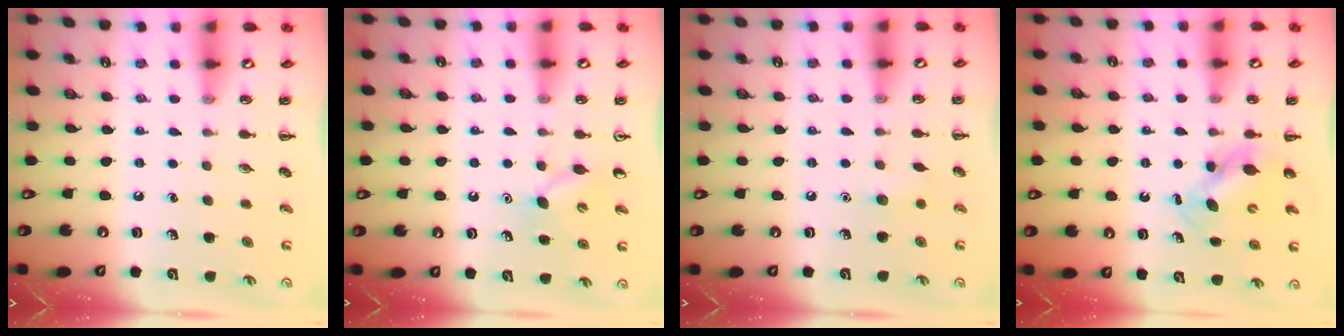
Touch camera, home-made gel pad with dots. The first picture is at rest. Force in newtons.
{"total": 5.2, "press": 5.0, "slide": 1.4}
{"total": 4.6, "press": 4.4, "slide": 1.3}
{"total": 5.6, "press": 5.6, "slide": 0.6}